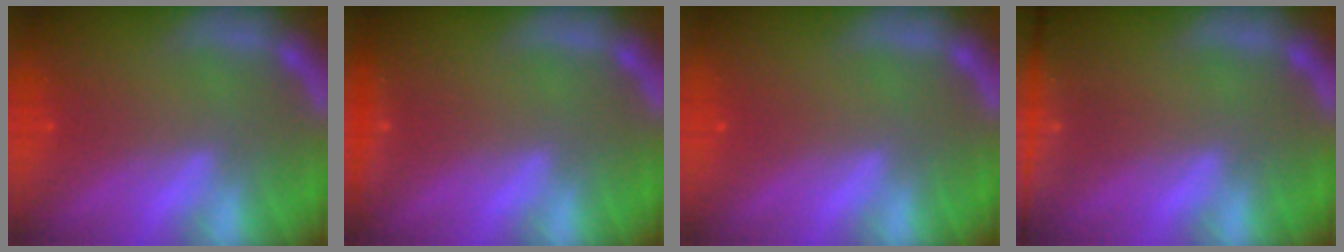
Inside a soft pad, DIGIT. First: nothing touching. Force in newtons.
{"total": 1.4}
{"total": 0.0}
{"total": 7.0}